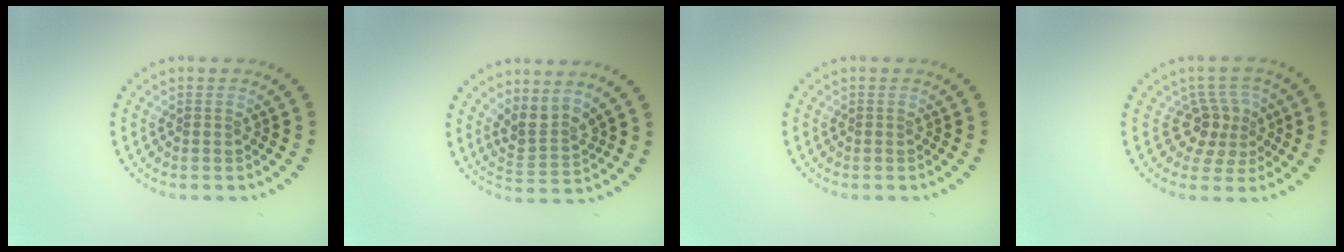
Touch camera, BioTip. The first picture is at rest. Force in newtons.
{"total": 2.8, "press": 2.1, "slide": 1.9}
{"total": 0.0}
{"total": 2.9, "press": 2.4, "slide": 1.7}